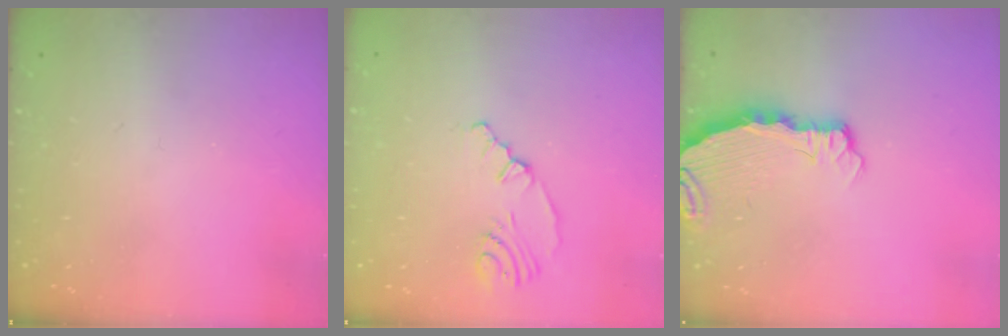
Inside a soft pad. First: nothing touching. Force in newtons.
{"total": 5.0, "press": 2.4, "slide": 4.4}
{"total": 4.2, "press": 4.2, "slide": 0.4}